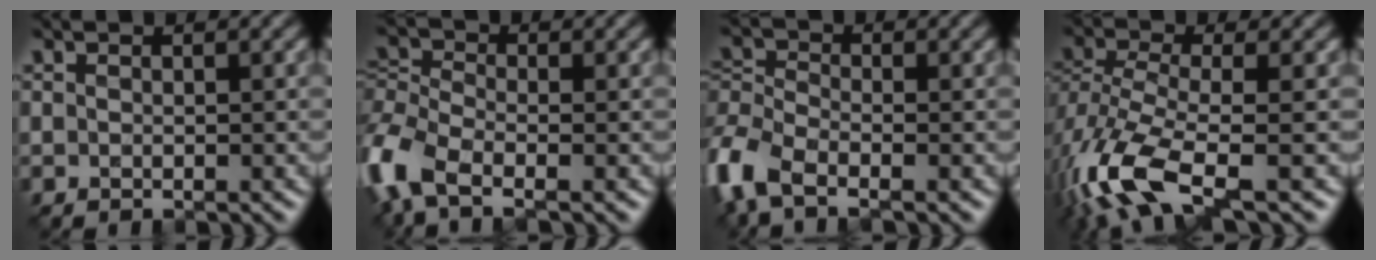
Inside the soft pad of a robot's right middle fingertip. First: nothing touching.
{"total": 7.1, "force": [-3.5, 3.6, 5.0], "torque": [-0.132, -0.009, -0.088]}
{"total": 6.3, "force": [-3.7, 3.1, 4.1], "torque": [-0.106, -0.008, -0.091]}
{"total": 9.2, "force": [-4.4, 3.4, 7.3], "torque": [-0.170, -0.012, -0.093]}